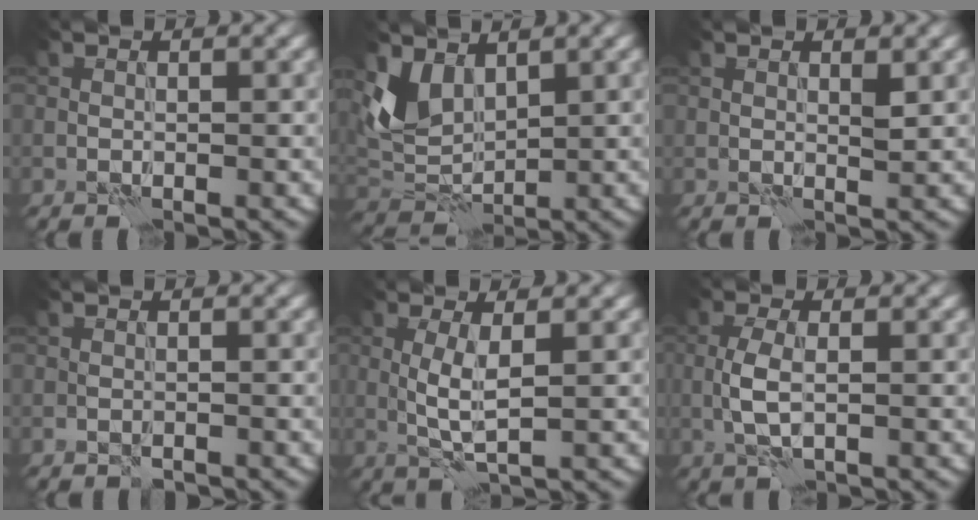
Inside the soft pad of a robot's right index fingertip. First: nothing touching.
{"total": 4.1, "force": [2.2, 2.6, 2.3], "torque": [-0.053, -0.008, 0.043]}
{"total": 0.9, "force": [0.5, 0.1, 0.8], "torque": [-0.014, 0.000, 0.010]}
{"total": 0.7, "force": [-0.5, 0.4, 0.2], "torque": [-0.002, -0.004, -0.011]}
{"total": 2.9, "force": [0.3, 0.4, 2.8], "torque": [-0.062, 0.006, 0.007]}
{"total": 2.8, "force": [-0.3, 1.0, 2.6], "torque": [-0.062, 0.004, -0.007]}